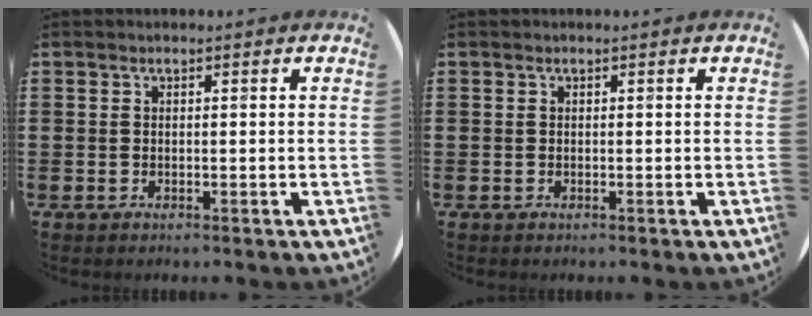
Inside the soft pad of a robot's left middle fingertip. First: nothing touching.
{"total": 0.0}